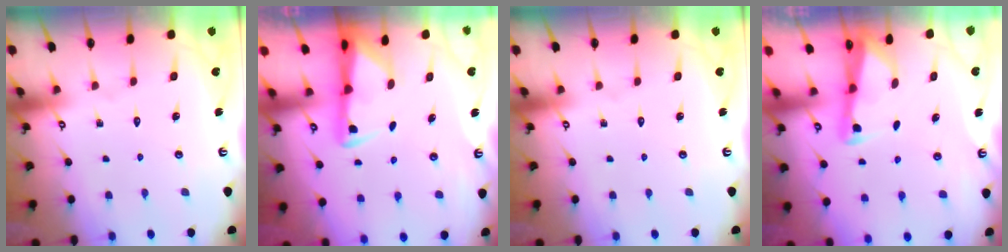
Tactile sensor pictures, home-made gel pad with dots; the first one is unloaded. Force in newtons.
{"total": 2.9, "press": 2.8, "slide": 0.6}
{"total": 0.0}
{"total": 2.6, "press": 2.6, "slide": 0.1}